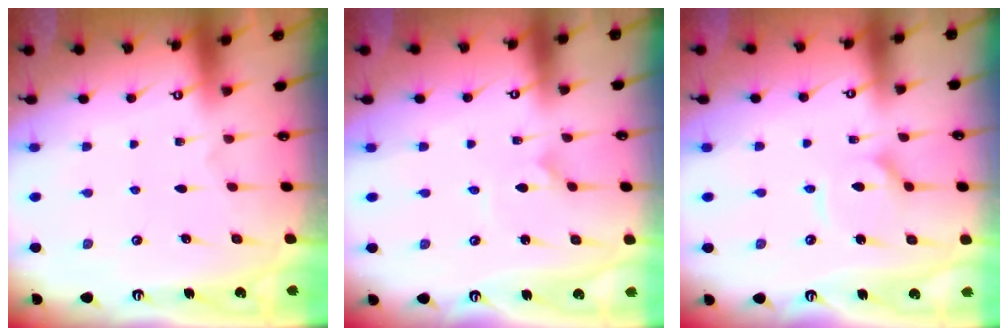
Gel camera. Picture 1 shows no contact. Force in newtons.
{"total": 0.6, "press": 0.6, "slide": 0.1}
{"total": 4.9, "press": 4.9, "slide": 0.5}